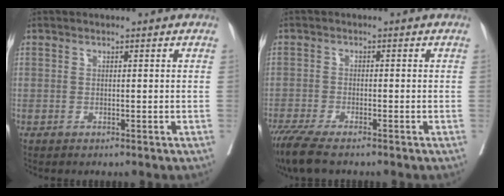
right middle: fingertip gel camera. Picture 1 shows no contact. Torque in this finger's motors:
{"motor_torque": [0.42, -0.46, 0.08, 0.06]}